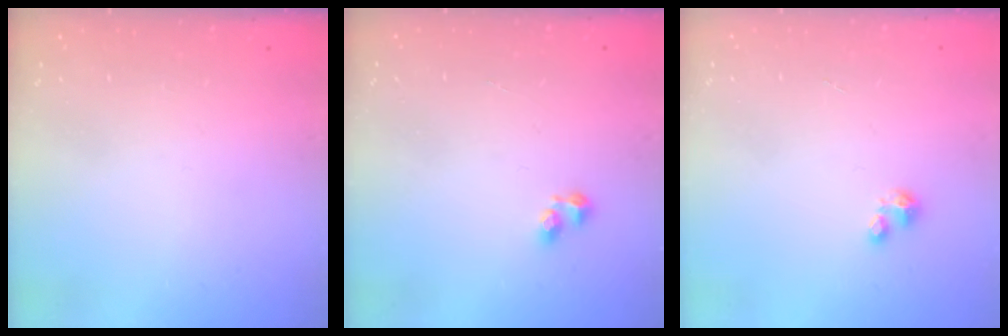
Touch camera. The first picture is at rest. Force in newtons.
{"total": 2.5, "press": 2.3, "slide": 0.9}
{"total": 0.9, "press": 0.9, "slide": 0.1}